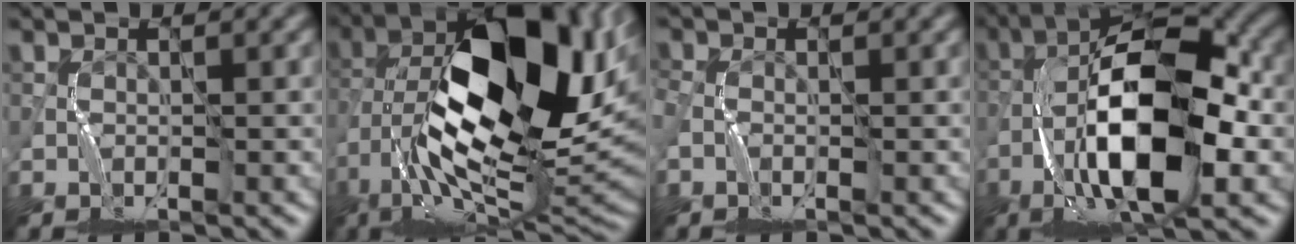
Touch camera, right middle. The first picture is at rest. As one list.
[{"total": 17.3, "force": [1.3, 9.1, 14.7], "torque": [-0.261, 0.021, 0.022]}, {"total": 1.4, "force": [-0.4, 1.1, 0.8], "torque": [-0.029, -0.002, -0.018]}, {"total": 14.1, "force": [-3.6, 5.7, 12.3], "torque": [-0.218, 0.015, -0.068]}]